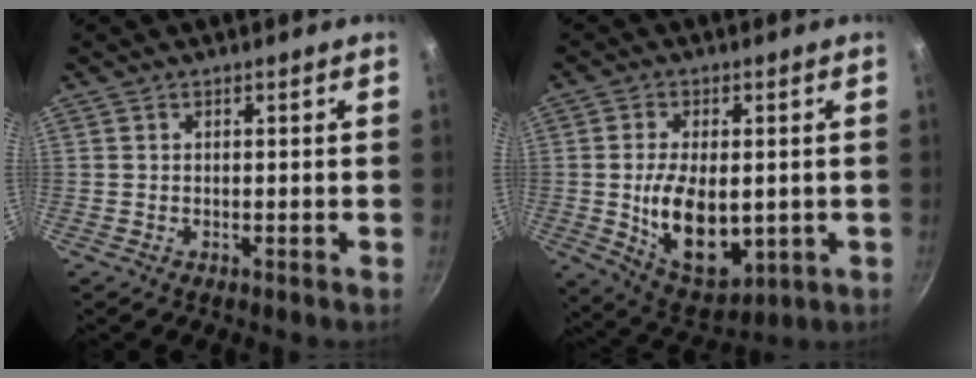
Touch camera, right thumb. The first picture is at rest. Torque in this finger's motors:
{"motor_torque": [-0.51, 1.27, 0.75, 0.92, 0.13]}